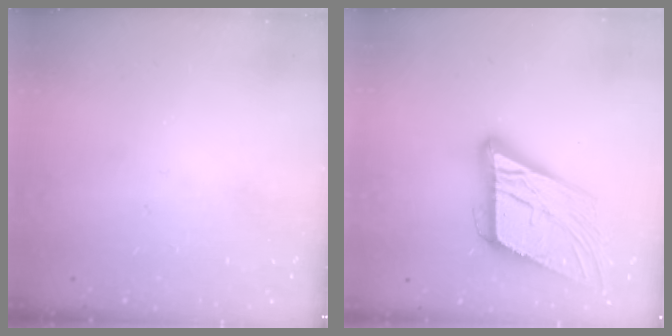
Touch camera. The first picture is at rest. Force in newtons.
{"total": 18.5, "press": 18.2, "slide": 3.6}